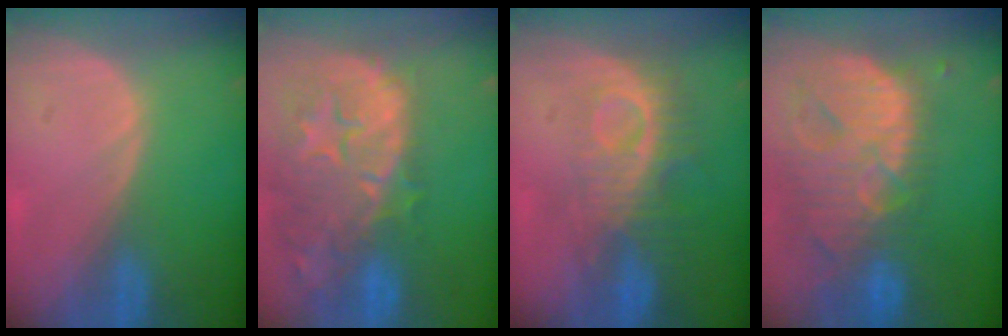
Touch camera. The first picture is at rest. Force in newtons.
{"total": 15.0, "press": 11.9, "slide": 9.0}
{"total": 9.4, "press": 8.2, "slide": 4.5}
{"total": 13.9, "press": 11.7, "slide": 7.4}